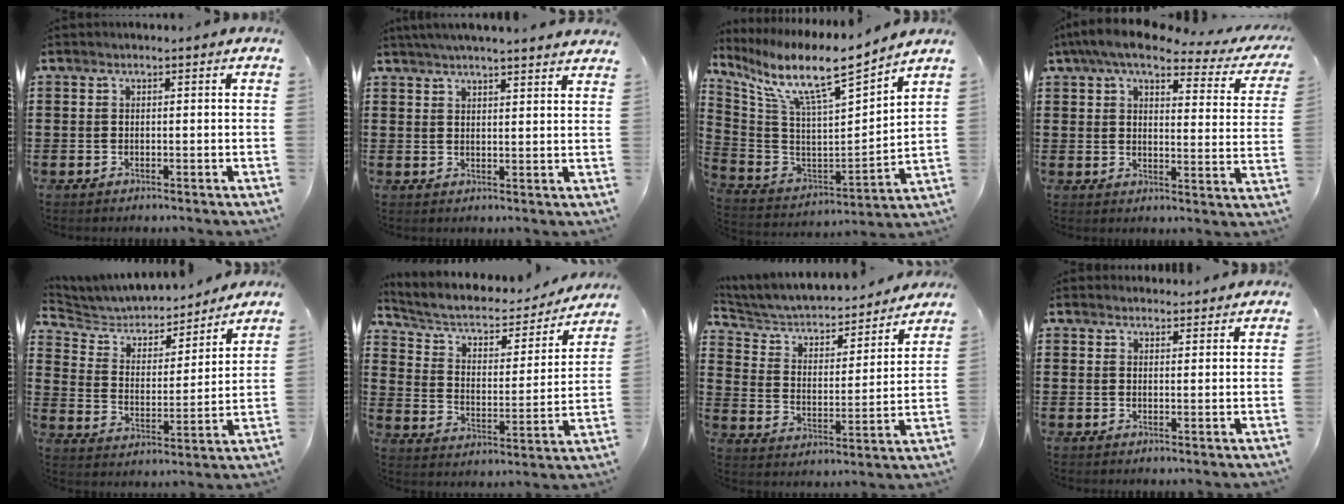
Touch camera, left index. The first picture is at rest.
{"total": 3.6, "force": [3.4, -0.6, 0.9], "torque": [-0.028, -0.009, 0.061]}
{"total": 10.0, "force": [7.6, 1.1, 6.5], "torque": [-0.156, -0.056, 0.122]}
{"total": 7.4, "force": [5.8, 1.2, 4.4], "torque": [-0.100, -0.023, 0.098]}
{"total": 4.8, "force": [4.5, 1.6, 0.6], "torque": [-0.044, -0.034, 0.070]}
{"total": 5.4, "force": [3.8, 2.8, 2.6], "torque": [-0.073, -0.021, 0.058]}
{"total": 4.2, "force": [3.8, 1.6, 1.2], "torque": [-0.047, -0.031, 0.054]}
{"total": 1.9, "force": [1.9, 0.3, -0.1], "torque": [-0.002, 0.000, 0.037]}